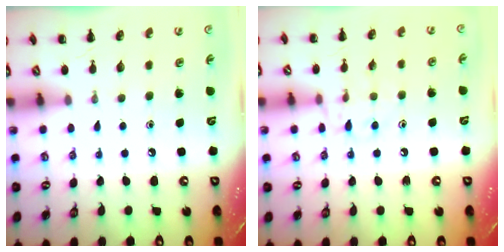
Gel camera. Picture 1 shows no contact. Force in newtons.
{"total": 8.9, "press": 8.8, "slide": 1.1}